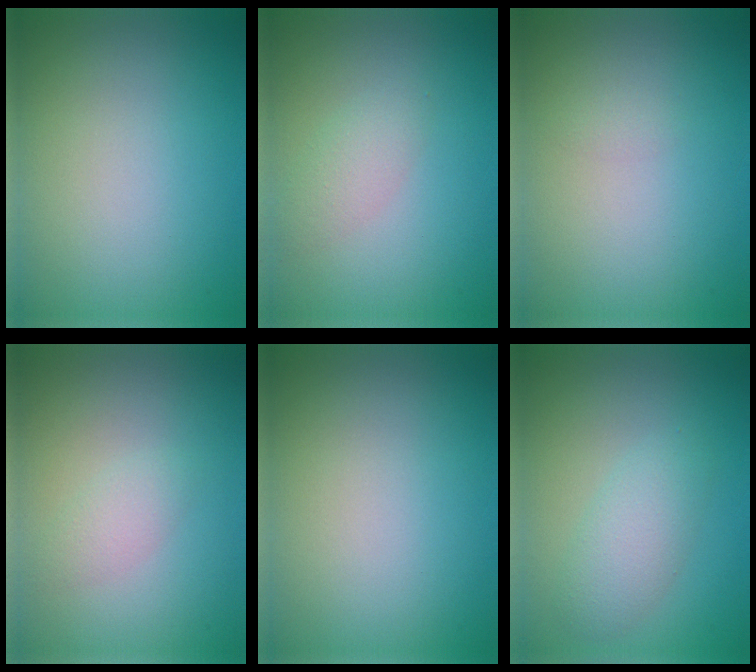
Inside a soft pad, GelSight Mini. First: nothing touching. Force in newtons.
{"total": 1.8, "press": 1.8, "slide": 0.1}
{"total": 0.6, "press": 0.6, "slide": 0.0}
{"total": 1.4, "press": 1.4, "slide": 0.1}
{"total": 0.0}
{"total": 2.8, "press": 2.8, "slide": 0.1}